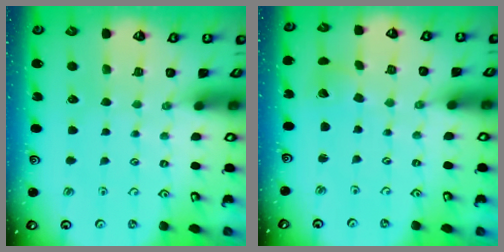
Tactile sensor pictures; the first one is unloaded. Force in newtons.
{"total": 1.9, "press": 1.9, "slide": 0.3}